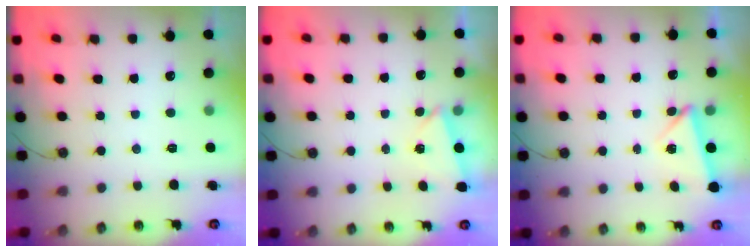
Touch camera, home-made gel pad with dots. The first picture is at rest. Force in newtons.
{"total": 1.6, "press": 0.9, "slide": 1.2}
{"total": 3.6, "press": 3.5, "slide": 1.0}